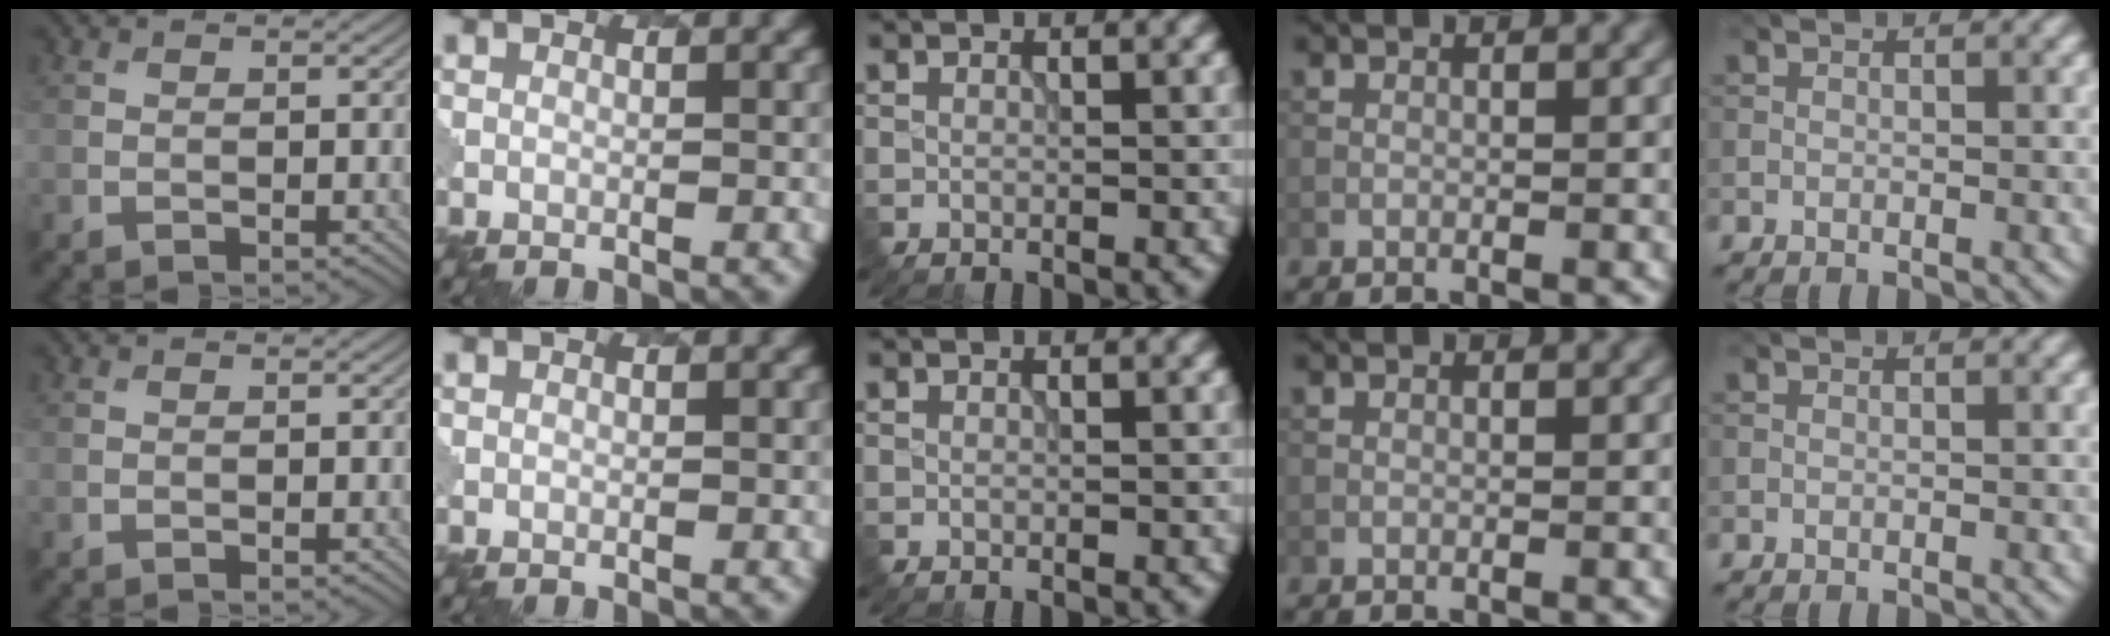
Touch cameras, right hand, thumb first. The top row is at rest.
{}